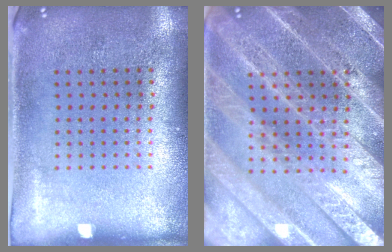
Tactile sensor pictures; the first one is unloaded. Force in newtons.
{"total": 5.9, "press": 5.8, "slide": 0.7}